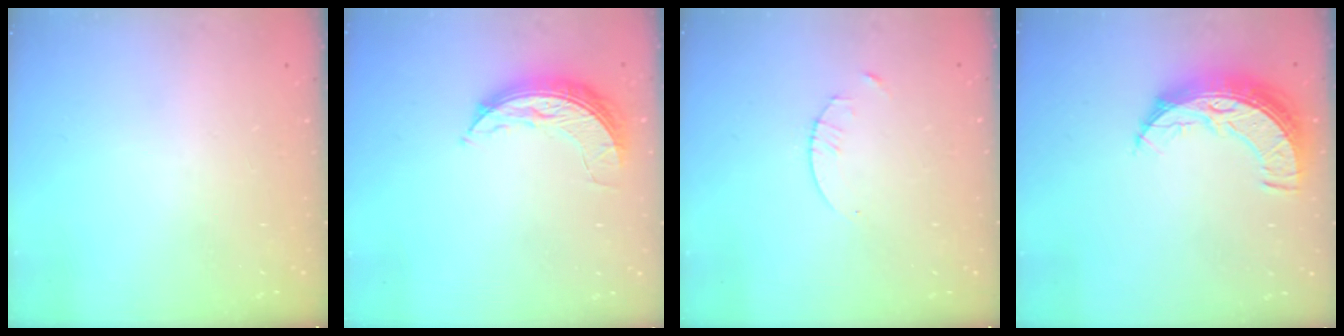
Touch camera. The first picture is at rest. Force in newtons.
{"total": 7.6, "press": 7.6, "slide": 0.1}
{"total": 1.3, "press": 1.3, "slide": 0.2}
{"total": 9.9, "press": 9.9, "slide": 0.7}